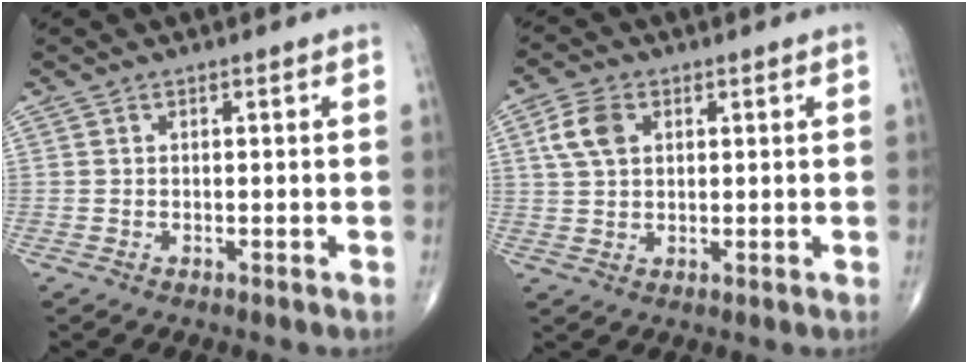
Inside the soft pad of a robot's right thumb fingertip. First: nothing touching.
{"total": 5.9, "force": [1.9, 3.9, 4.0], "torque": [-0.076, 0.003, 0.035]}